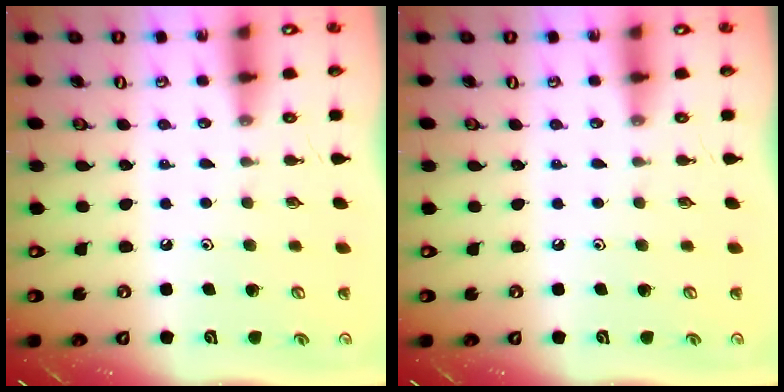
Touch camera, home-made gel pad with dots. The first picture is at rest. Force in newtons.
{"total": 0.0}